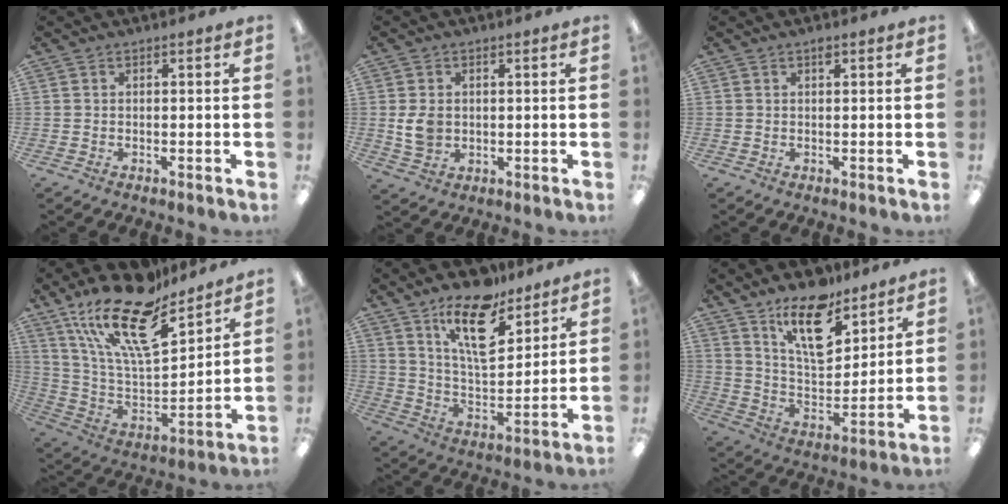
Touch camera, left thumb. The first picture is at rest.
{"total": 5.5, "force": [0.4, 4.3, 3.3], "torque": [-0.068, 0.001, 0.007]}
{"total": 1.0, "force": [0.6, 0.4, 0.7], "torque": [-0.008, -0.002, 0.009]}
{"total": 21.8, "force": [15.5, 7.6, 13.3], "torque": [-0.259, -0.104, 0.270]}
{"total": 16.5, "force": [11.0, 6.9, 10.2], "torque": [-0.159, -0.058, 0.187]}
{"total": 16.1, "force": [11.1, 7.0, 9.2], "torque": [-0.143, -0.065, 0.193]}